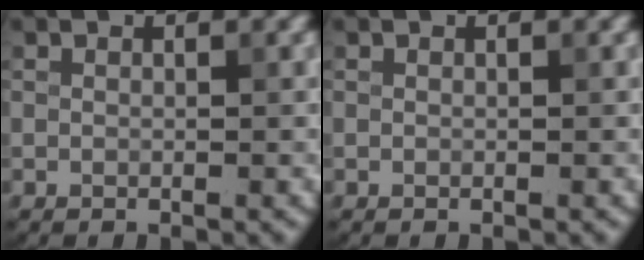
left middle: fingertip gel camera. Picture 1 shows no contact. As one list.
[{"total": 0.0}]